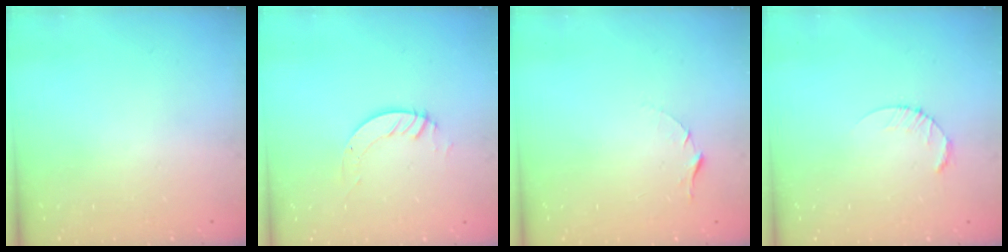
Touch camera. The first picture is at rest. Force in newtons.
{"total": 3.8, "press": 3.8, "slide": 0.4}
{"total": 5.4, "press": 5.4, "slide": 0.5}
{"total": 2.6, "press": 2.6, "slide": 0.4}